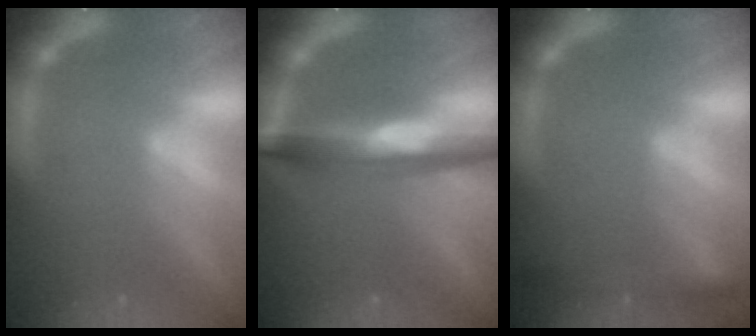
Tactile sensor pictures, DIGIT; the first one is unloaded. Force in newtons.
{"total": 6.5}
{"total": 3.5}